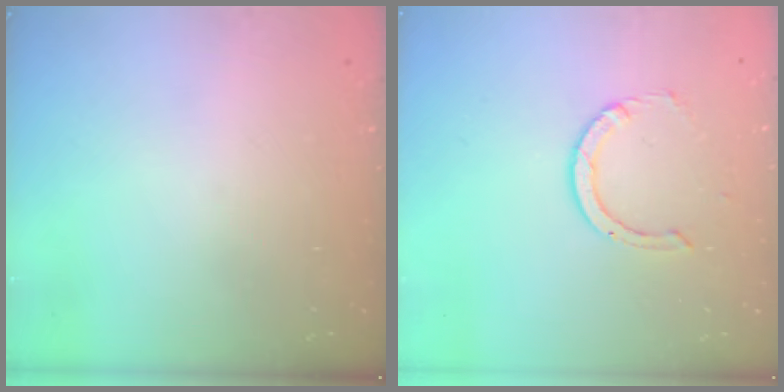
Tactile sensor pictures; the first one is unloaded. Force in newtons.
{"total": 1.7, "press": 1.7, "slide": 0.1}